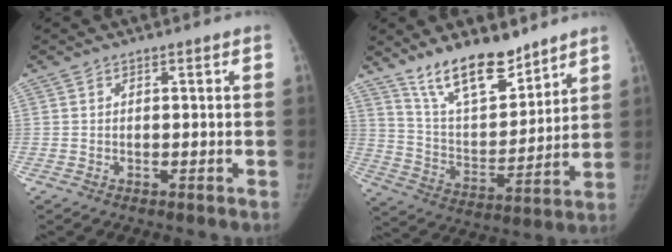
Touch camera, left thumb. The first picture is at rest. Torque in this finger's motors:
{"motor_torque": [0.10, 0.12, 1.40, -1.37, 0.32]}